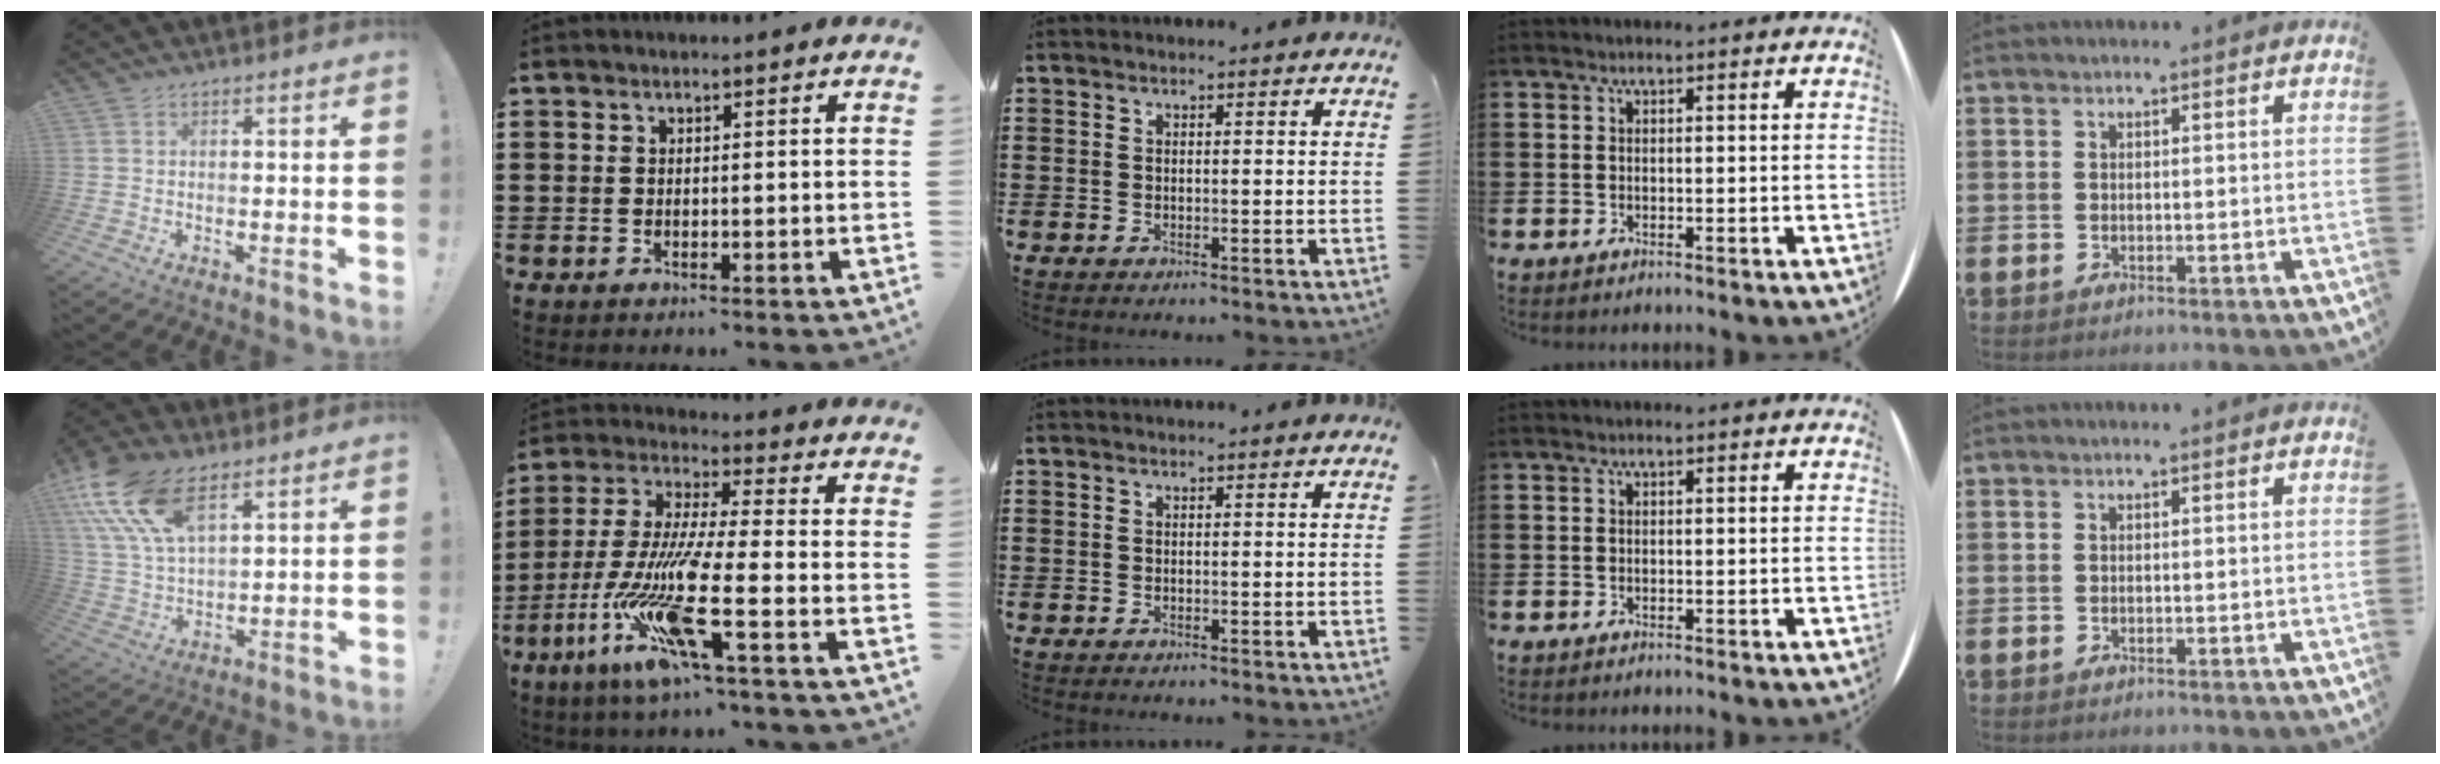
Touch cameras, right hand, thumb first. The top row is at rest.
{"thumb": {"total": 16.0, "force": [9.6, 7.9, 10.1], "torque": [-0.211, -0.038, 0.177]}, "index": {"total": 13.7, "force": [-6.8, 1.5, 11.8], "torque": [-0.272, -0.027, -0.138]}}